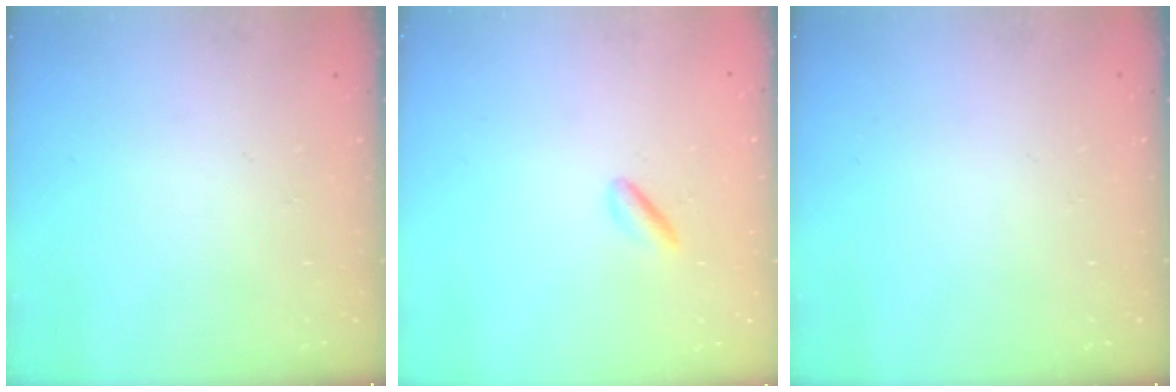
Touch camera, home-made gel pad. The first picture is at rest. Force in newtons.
{"total": 1.9, "press": 1.7, "slide": 0.8}
{"total": 0.0}